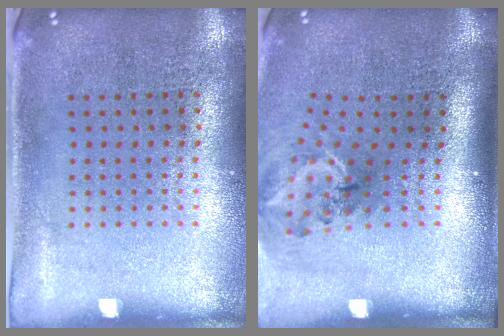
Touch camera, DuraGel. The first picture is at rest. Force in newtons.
{"total": 1.7, "press": 1.2, "slide": 1.2}